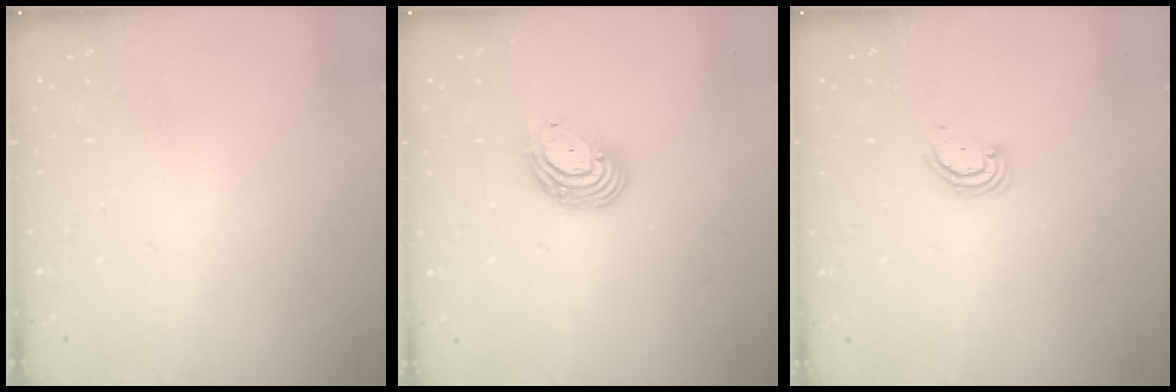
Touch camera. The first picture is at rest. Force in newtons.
{"total": 9.0, "press": 8.8, "slide": 1.9}
{"total": 2.9, "press": 2.9, "slide": 0.2}